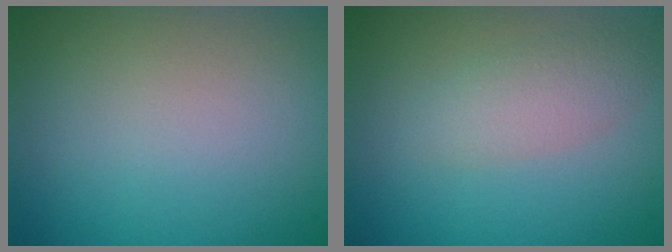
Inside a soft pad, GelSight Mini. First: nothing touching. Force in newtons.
{"total": 2.4, "press": 2.4, "slide": 0.0}